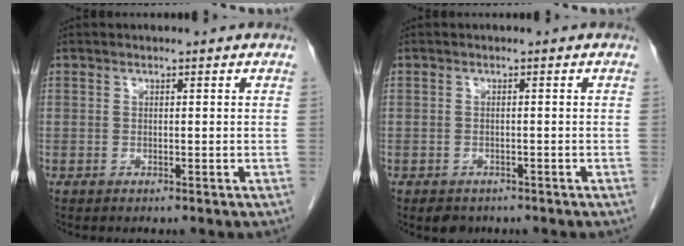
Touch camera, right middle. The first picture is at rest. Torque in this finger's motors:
{"motor_torque": [-0.03, 0.07, 0.00, 0.00]}